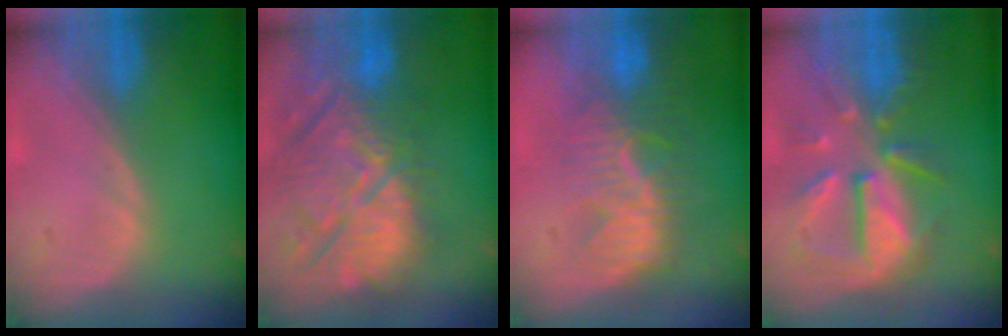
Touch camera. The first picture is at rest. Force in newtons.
{"total": 14.4, "press": 12.6, "slide": 6.9}
{"total": 8.6, "press": 8.1, "slide": 3.0}
{"total": 10.3, "press": 9.3, "slide": 4.4}